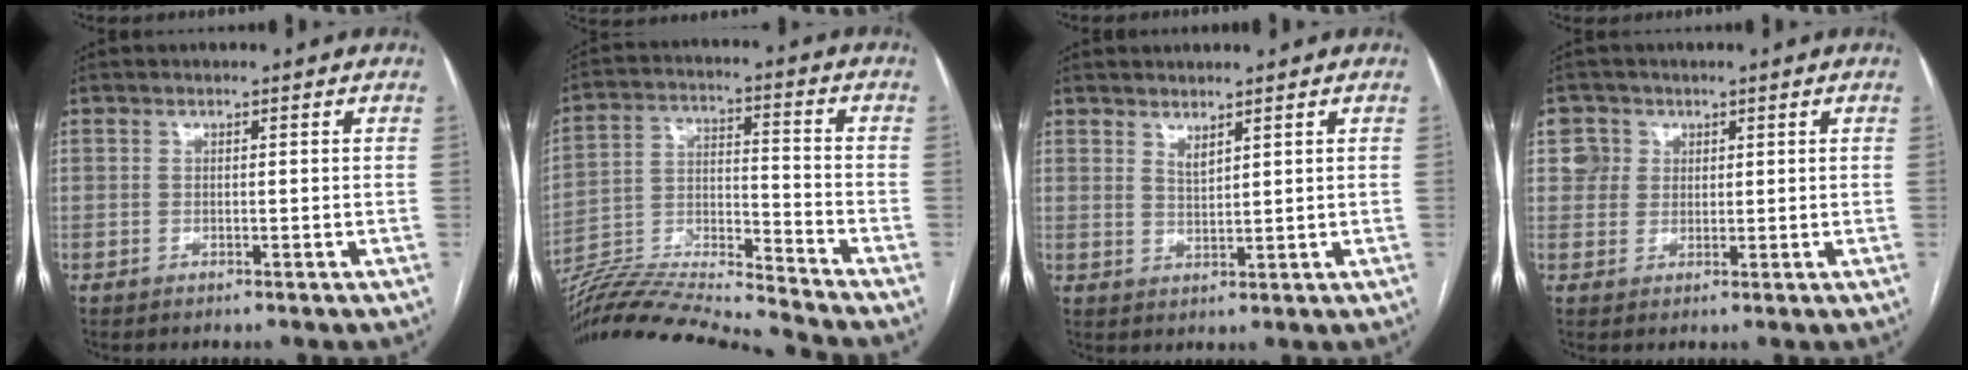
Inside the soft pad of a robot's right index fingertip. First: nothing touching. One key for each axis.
{"total": 18.2, "fx": -17.3, "fy": -2.2, "fz": 5.0, "tx": -0.092, "ty": 0.009, "tz": -0.302}
{"total": 1.9, "fx": 1.6, "fy": 0.3, "fz": 1.0, "tx": -0.023, "ty": -0.012, "tz": 0.035}
{"total": 3.5, "fx": 1.4, "fy": 3.2, "fz": 0.0, "tx": 0.007, "ty": 0.010, "tz": 0.026}